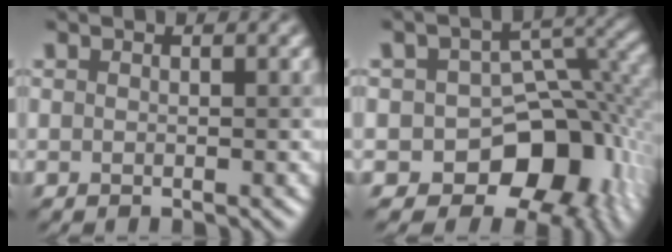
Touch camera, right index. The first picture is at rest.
{"total": 11.1, "force": [-4.3, 7.5, 6.9], "torque": [-0.085, -0.005, -0.073]}